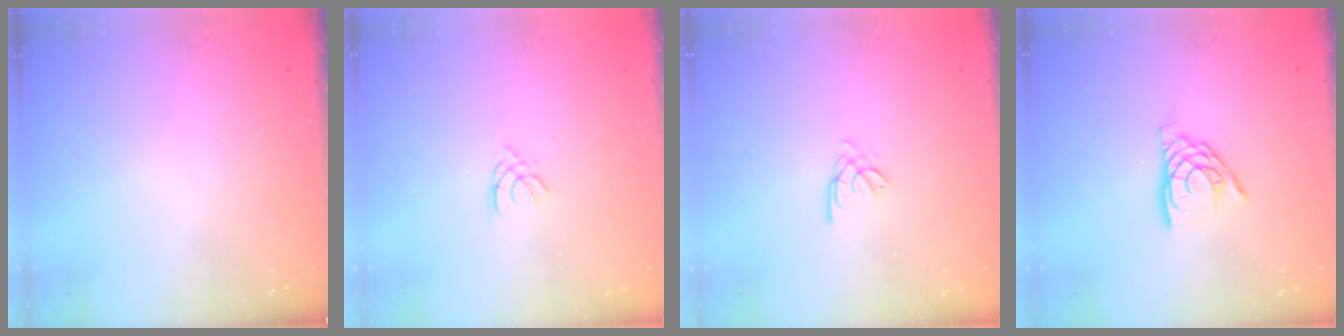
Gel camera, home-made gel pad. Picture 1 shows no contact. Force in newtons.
{"total": 1.4, "press": 1.4, "slide": 0.3}
{"total": 2.2, "press": 2.2, "slide": 0.6}
{"total": 9.8, "press": 9.8, "slide": 0.9}